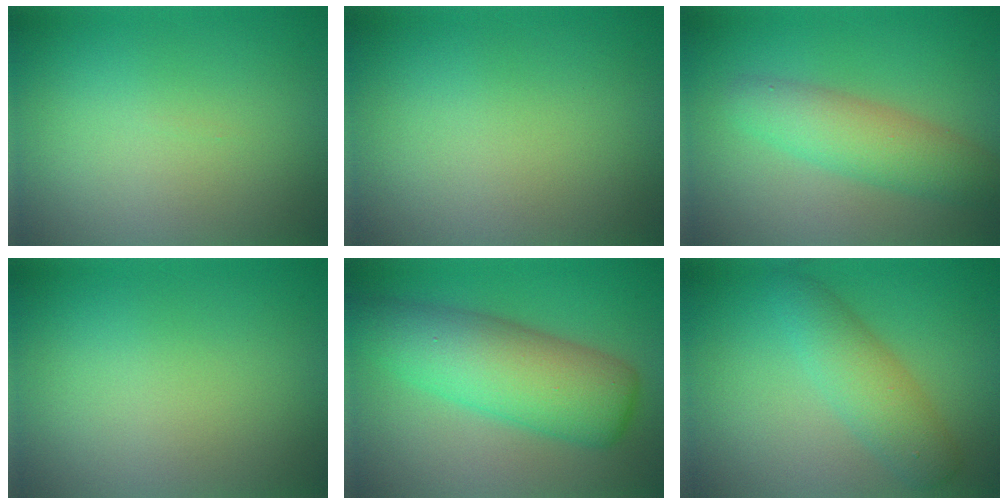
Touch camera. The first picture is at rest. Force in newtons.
{"total": 0.0}
{"total": 4.4, "press": 4.4, "slide": 0.0}
{"total": 0.0}
{"total": 8.2, "press": 8.2, "slide": 0.2}
{"total": 3.9, "press": 3.9, "slide": 0.0}